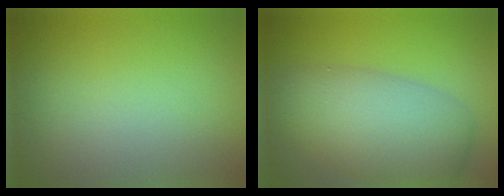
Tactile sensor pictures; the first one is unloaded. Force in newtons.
{"total": 7.7, "press": 7.7, "slide": 0.7}